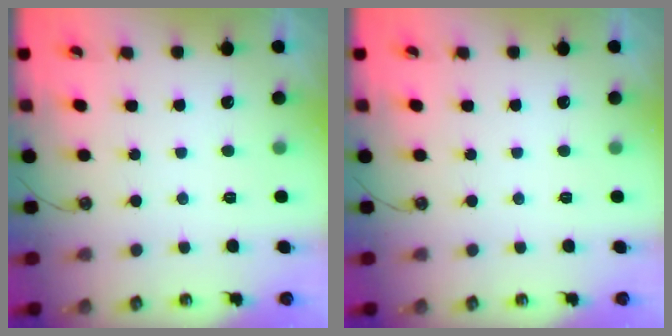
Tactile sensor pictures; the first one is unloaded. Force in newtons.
{"total": 0.0}